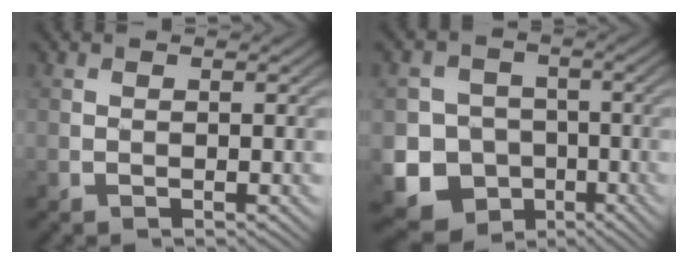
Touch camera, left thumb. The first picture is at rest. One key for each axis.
{"total": 10.4, "fx": -3.4, "fy": 9.3, "fz": 3.2, "tx": -0.092, "ty": -0.028, "tz": -0.090}